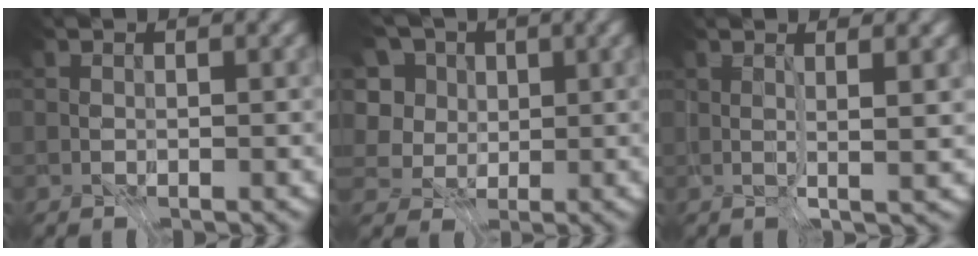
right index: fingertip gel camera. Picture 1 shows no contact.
{"total": 4.0, "force": [0.6, 3.3, 2.2], "torque": [-0.068, 0.007, -0.003]}
{"total": 2.2, "force": [0.5, -1.8, 1.1], "torque": [-0.013, -0.025, 0.033]}